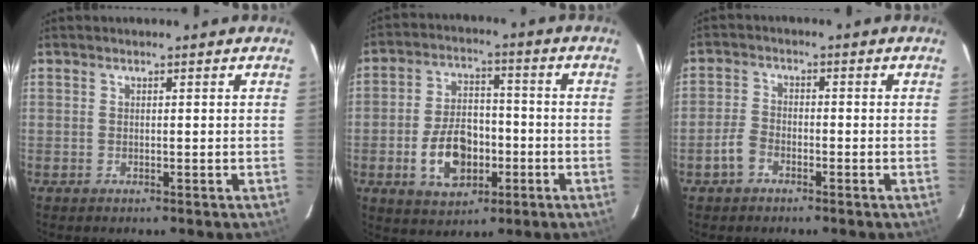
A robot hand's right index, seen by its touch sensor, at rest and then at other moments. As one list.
[{"total": 11.4, "force": [-3.7, 7.2, 8.1], "torque": [-0.163, 0.015, -0.052]}, {"total": 3.7, "force": [-2.2, 2.4, 1.8], "torque": [-0.046, 0.010, -0.041]}]